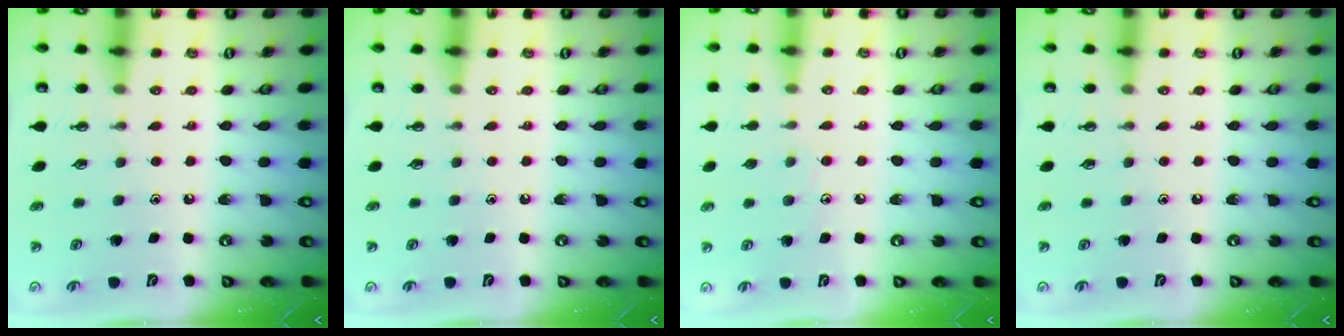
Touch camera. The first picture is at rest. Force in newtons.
{"total": 0.0}
{"total": 5.0, "press": 4.9, "slide": 0.5}
{"total": 0.0}